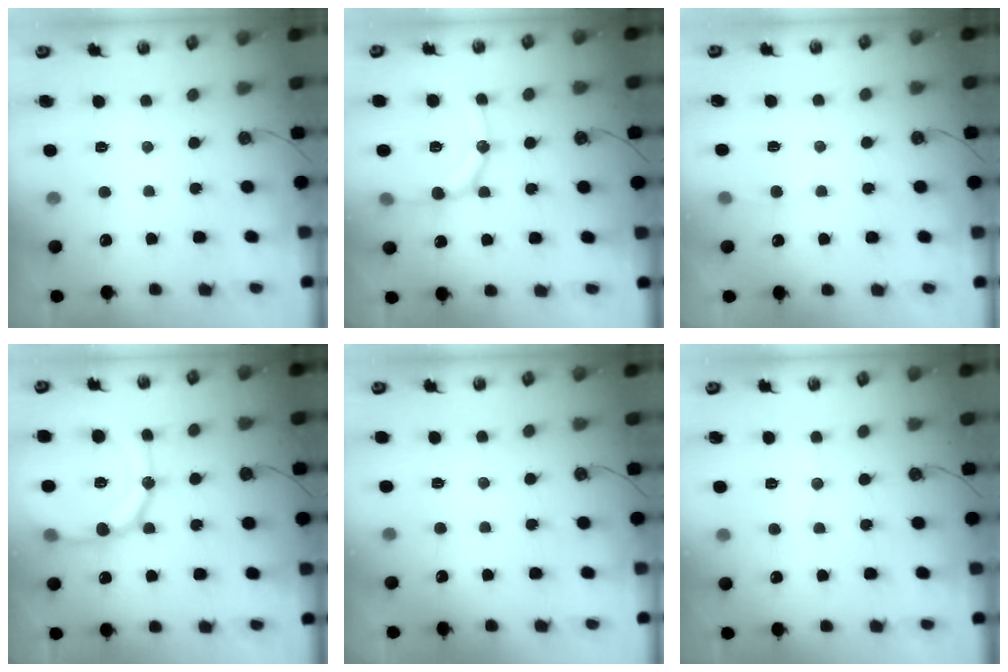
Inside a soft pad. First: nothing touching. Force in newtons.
{"total": 15.7, "press": 15.3, "slide": 3.3}
{"total": 4.0, "press": 4.0, "slide": 0.5}
{"total": 19.7, "press": 19.4, "slide": 3.5}
{"total": 1.7, "press": 0.3, "slide": 1.7}
{"total": 4.0, "press": 4.0, "slide": 0.4}